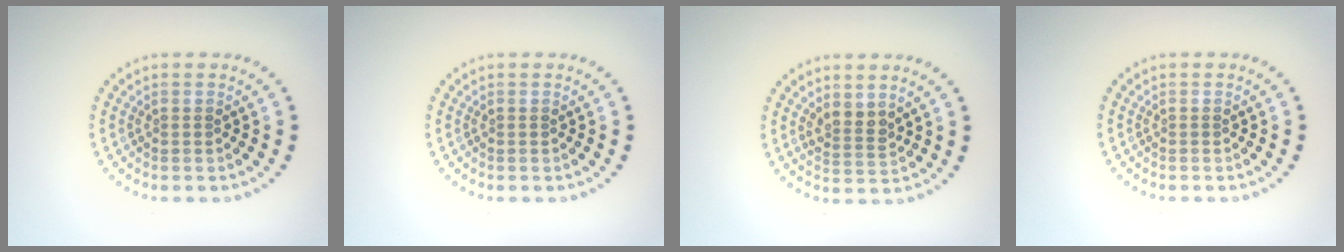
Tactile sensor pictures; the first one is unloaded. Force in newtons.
{"total": 0.0}
{"total": 2.1, "press": 1.7, "slide": 1.2}
{"total": 0.0}